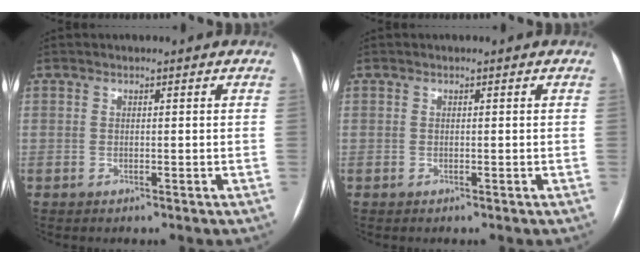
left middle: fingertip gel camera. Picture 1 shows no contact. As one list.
[{"total": 0.0}]